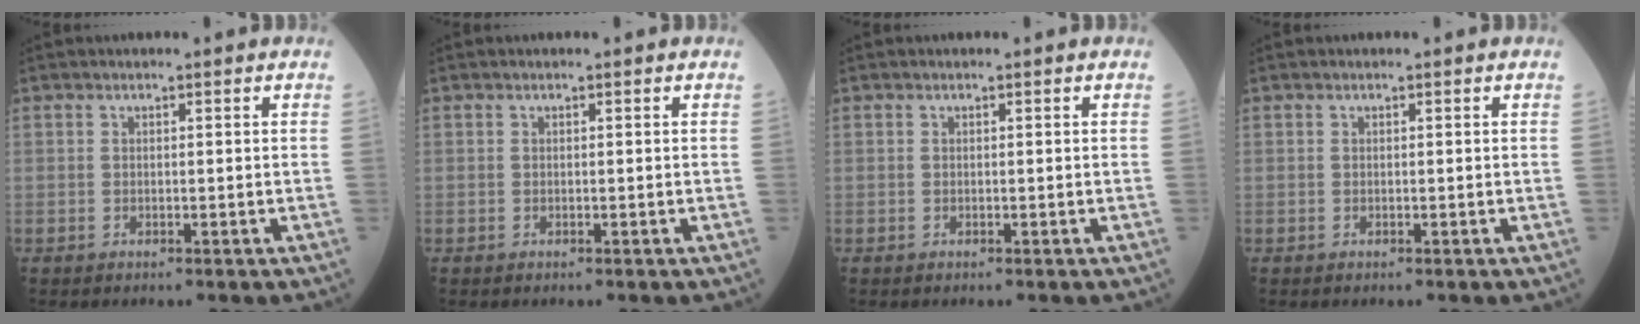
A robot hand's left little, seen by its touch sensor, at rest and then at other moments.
{"total": 0.0}
{"total": 0.0}
{"total": 0.0}